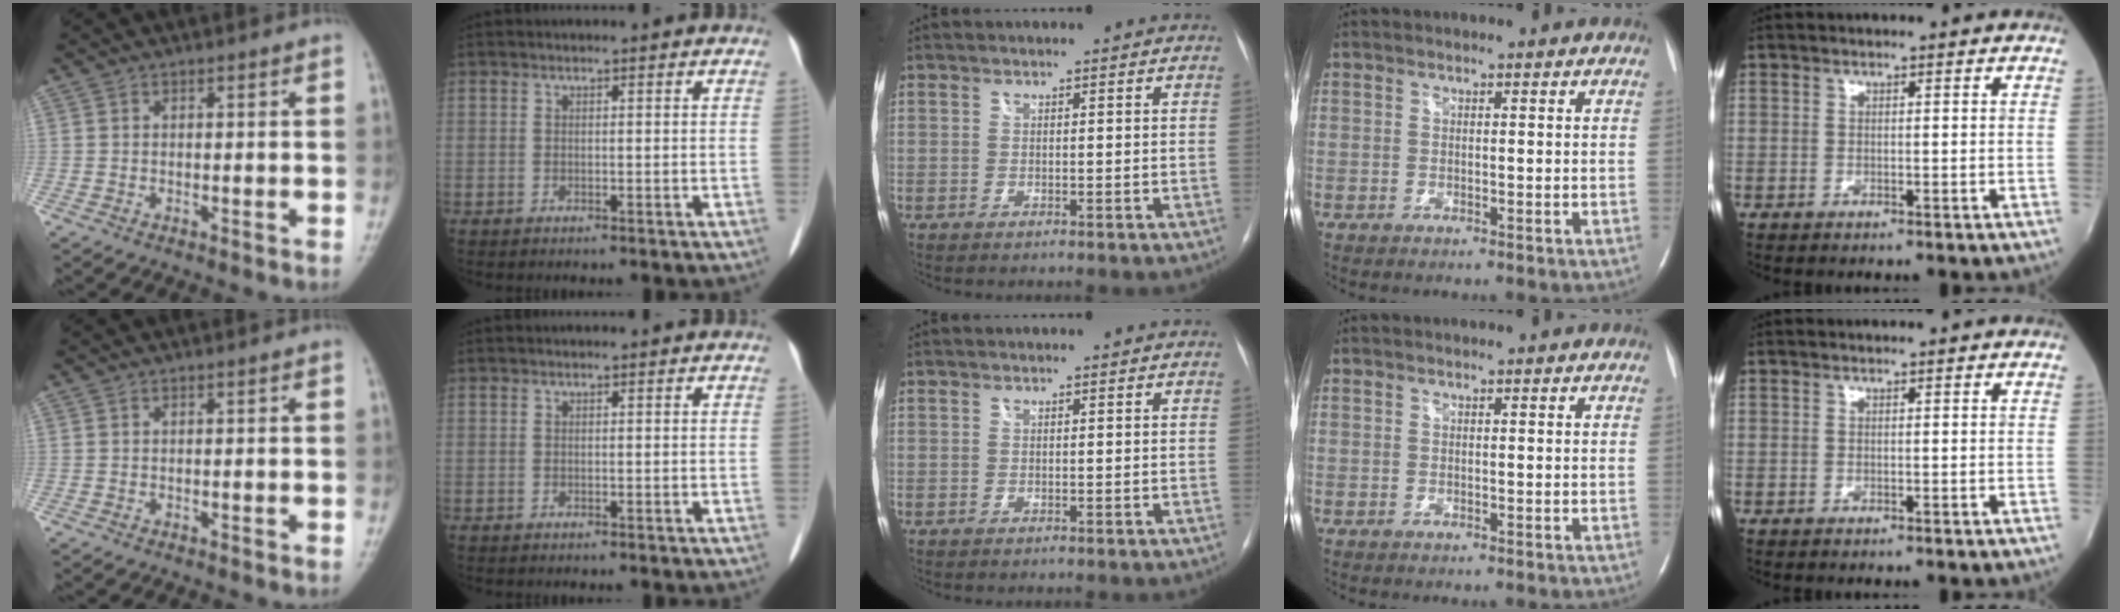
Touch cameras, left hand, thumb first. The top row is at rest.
{}